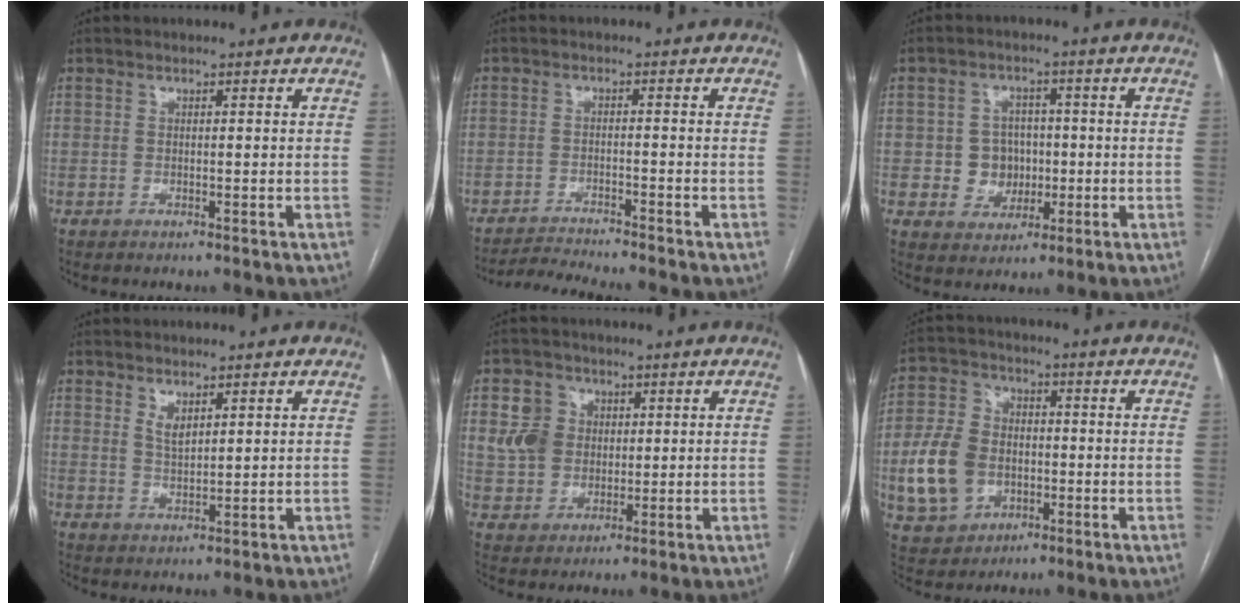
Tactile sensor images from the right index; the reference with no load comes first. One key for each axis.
{"total": 5.3, "fx": -4.9, "fy": -1.7, "fz": 0.7, "tx": -0.016, "ty": -0.017, "tz": -0.087}
{"total": 6.0, "fx": -0.4, "fy": 5.7, "fz": 2.0, "tx": -0.032, "ty": 0.015, "tz": 0.000}
{"total": 2.5, "fx": 1.6, "fy": 1.0, "fz": 1.6, "tx": -0.034, "ty": -0.004, "tz": 0.038}
{"total": 7.2, "fx": 1.9, "fy": 6.6, "fz": 2.3, "tx": -0.058, "ty": 0.025, "tz": 0.043}
{"total": 10.9, "fx": -2.2, "fy": 8.5, "fz": 6.6, "tx": -0.163, "ty": 0.017, "tz": -0.035}